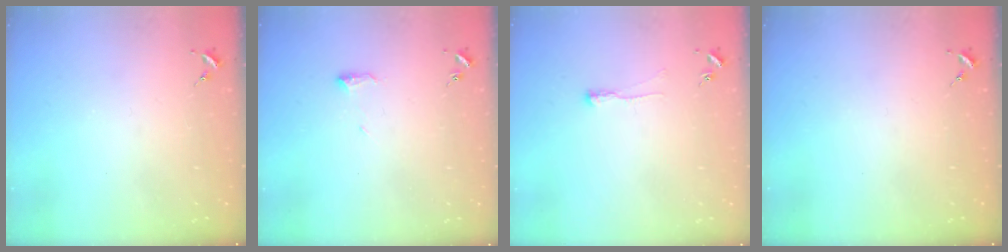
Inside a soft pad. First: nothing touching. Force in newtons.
{"total": 6.0, "press": 5.9, "slide": 1.1}
{"total": 4.1, "press": 4.0, "slide": 0.6}
{"total": 0.0}